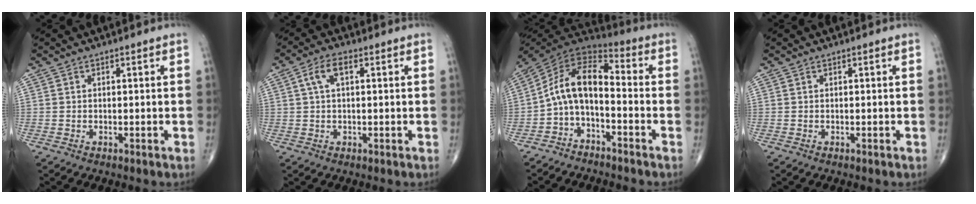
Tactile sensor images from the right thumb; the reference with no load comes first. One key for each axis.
{"total": 4.8, "fx": 1.3, "fy": 2.4, "fz": 4.0, "tx": -0.080, "ty": 0.012, "tz": 0.023}
{"total": 10.8, "fx": -3.0, "fy": 5.8, "fz": 8.6, "tx": -0.146, "ty": 0.080, "tz": -0.068}
{"total": 0.0}